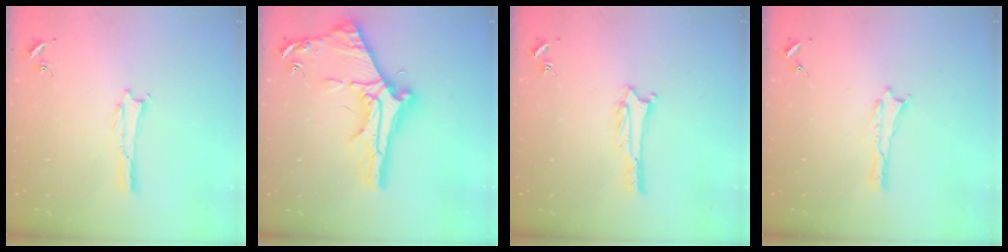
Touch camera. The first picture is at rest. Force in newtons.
{"total": 10.5, "press": 10.4, "slide": 1.0}
{"total": 2.7, "press": 2.7, "slide": 0.2}
{"total": 0.0}